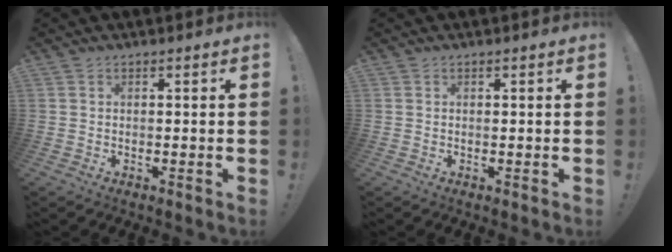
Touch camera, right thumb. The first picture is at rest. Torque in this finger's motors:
{"motor_torque": [-0.13, -0.30, -0.08, -0.08, 0.00]}